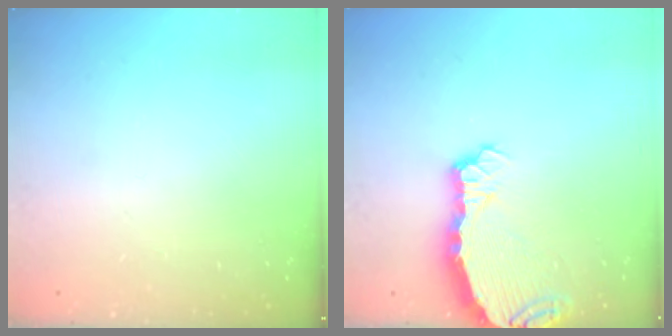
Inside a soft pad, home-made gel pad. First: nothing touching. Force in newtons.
{"total": 5.7, "press": 5.6, "slide": 0.6}